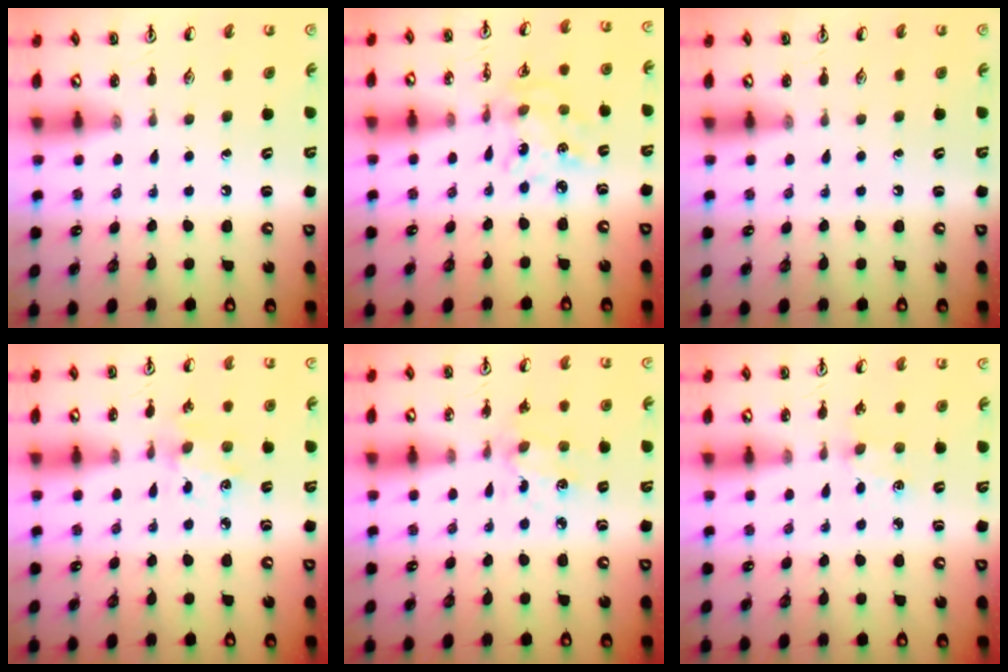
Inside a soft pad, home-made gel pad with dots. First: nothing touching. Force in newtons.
{"total": 6.2, "press": 6.2, "slide": 0.3}
{"total": 0.0}
{"total": 3.2, "press": 3.2, "slide": 0.4}
{"total": 2.5, "press": 2.4, "slide": 0.7}
{"total": 1.7, "press": 1.7, "slide": 0.3}